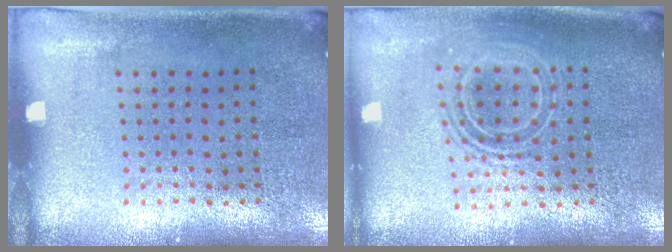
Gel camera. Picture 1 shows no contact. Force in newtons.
{"total": 1.7, "press": 1.3, "slide": 1.0}